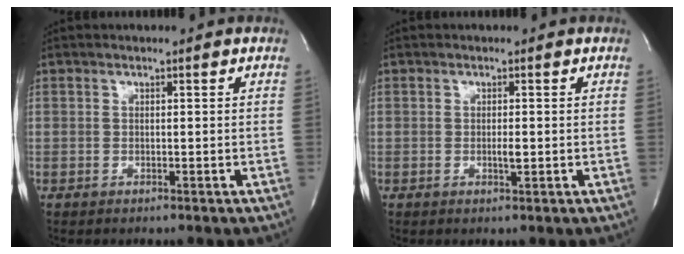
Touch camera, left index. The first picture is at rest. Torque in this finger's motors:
{"motor_torque": [0.29, -0.12, 0.01, 0.00]}